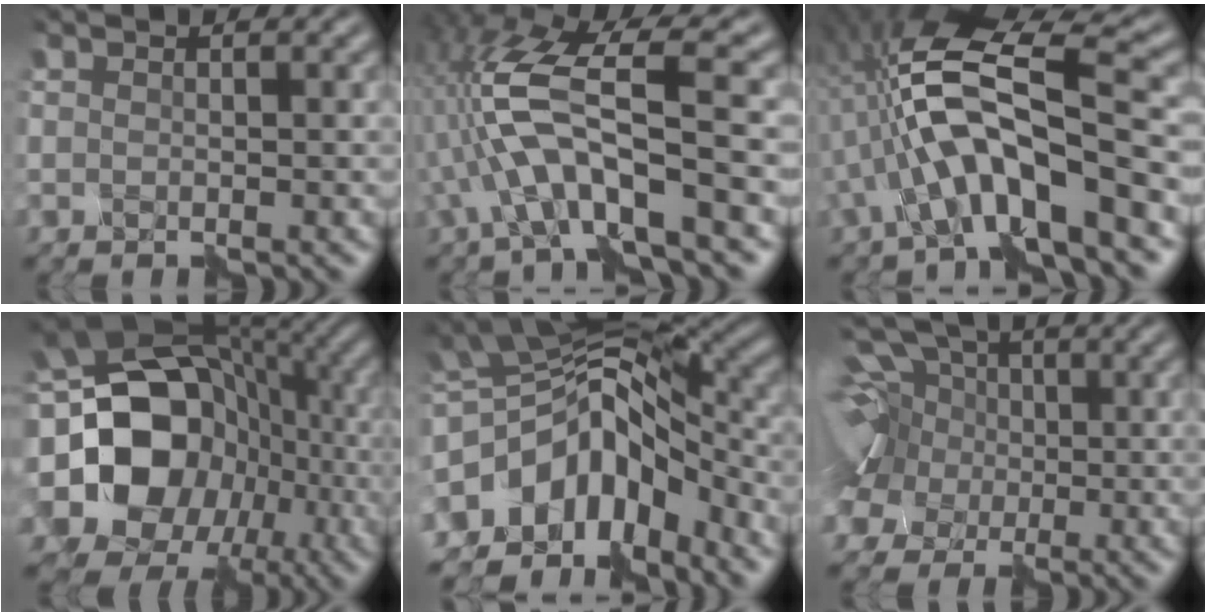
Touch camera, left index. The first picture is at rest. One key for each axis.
{"total": 8.6, "fx": -2.5, "fy": 2.5, "fz": 7.8, "tx": -0.156, "ty": 0.018, "tz": -0.052}
{"total": 10.4, "fx": -1.9, "fy": 3.4, "fz": 9.7, "tx": -0.175, "ty": 0.018, "tz": -0.043}
{"total": 19.7, "fx": -1.7, "fy": 16.8, "fz": 10.1, "tx": -0.177, "ty": -0.011, "tz": -0.043}
{"total": 9.9, "fx": -5.9, "fy": 5.6, "fz": 5.7, "tx": -0.085, "ty": 0.010, "tz": -0.109}
{"total": 12.2, "fx": 2.6, "fy": 9.8, "fz": 6.7, "tx": -0.149, "ty": 0.038, "tz": -0.011}